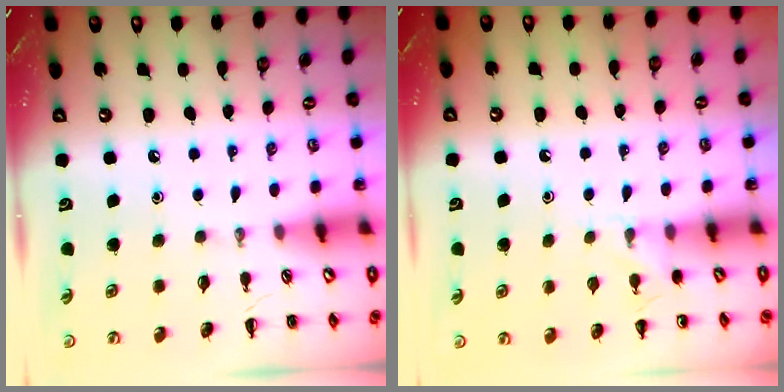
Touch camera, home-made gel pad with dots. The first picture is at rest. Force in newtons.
{"total": 5.9, "press": 5.6, "slide": 1.8}